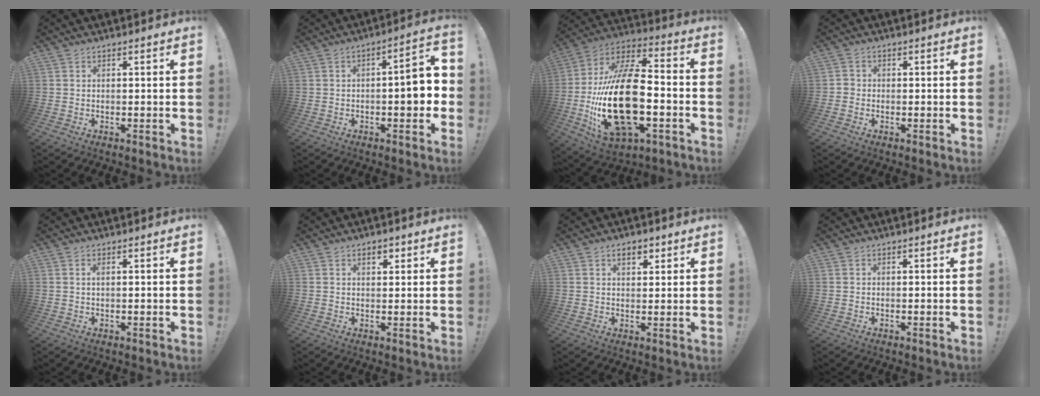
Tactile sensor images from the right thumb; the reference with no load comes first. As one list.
[{"total": 8.3, "force": [-1.7, 2.6, 7.7], "torque": [-0.100, 0.004, -0.032]}, {"total": 29.1, "force": [-4.3, 14.8, 24.7], "torque": [-0.490, 0.023, -0.062]}, {"total": 1.5, "force": [-0.7, 1.1, 0.7], "torque": [-0.010, 0.007, -0.013]}, {"total": 1.3, "force": [0.4, 0.3, 1.2], "torque": [-0.027, 0.003, 0.008]}, {"total": 2.8, "force": [1.3, 1.6, 1.8], "torque": [-0.024, -0.002, 0.020]}, {"total": 4.1, "force": [2.1, 2.5, 2.6], "torque": [-0.033, -0.001, 0.035]}, {"total": 0.0}]